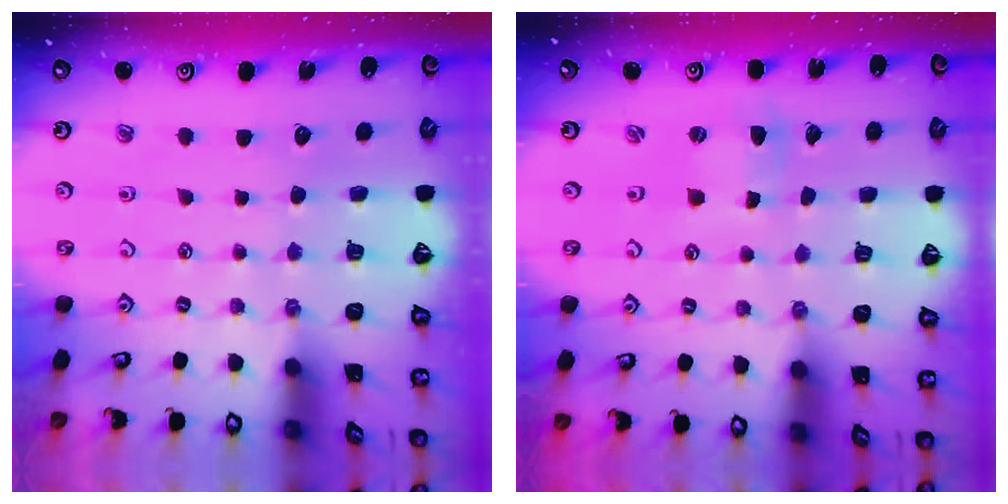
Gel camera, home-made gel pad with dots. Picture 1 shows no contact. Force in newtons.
{"total": 2.3, "press": 2.3, "slide": 0.3}